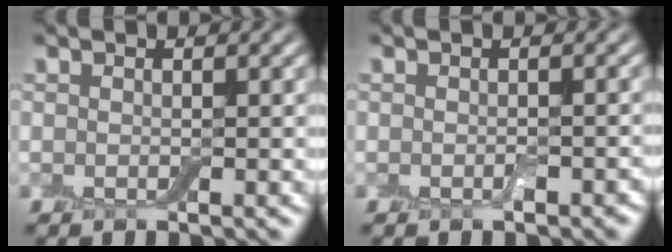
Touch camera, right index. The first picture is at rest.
{"total": 1.0, "force": [-0.5, 0.5, 0.7], "torque": [-0.013, -0.002, -0.005]}